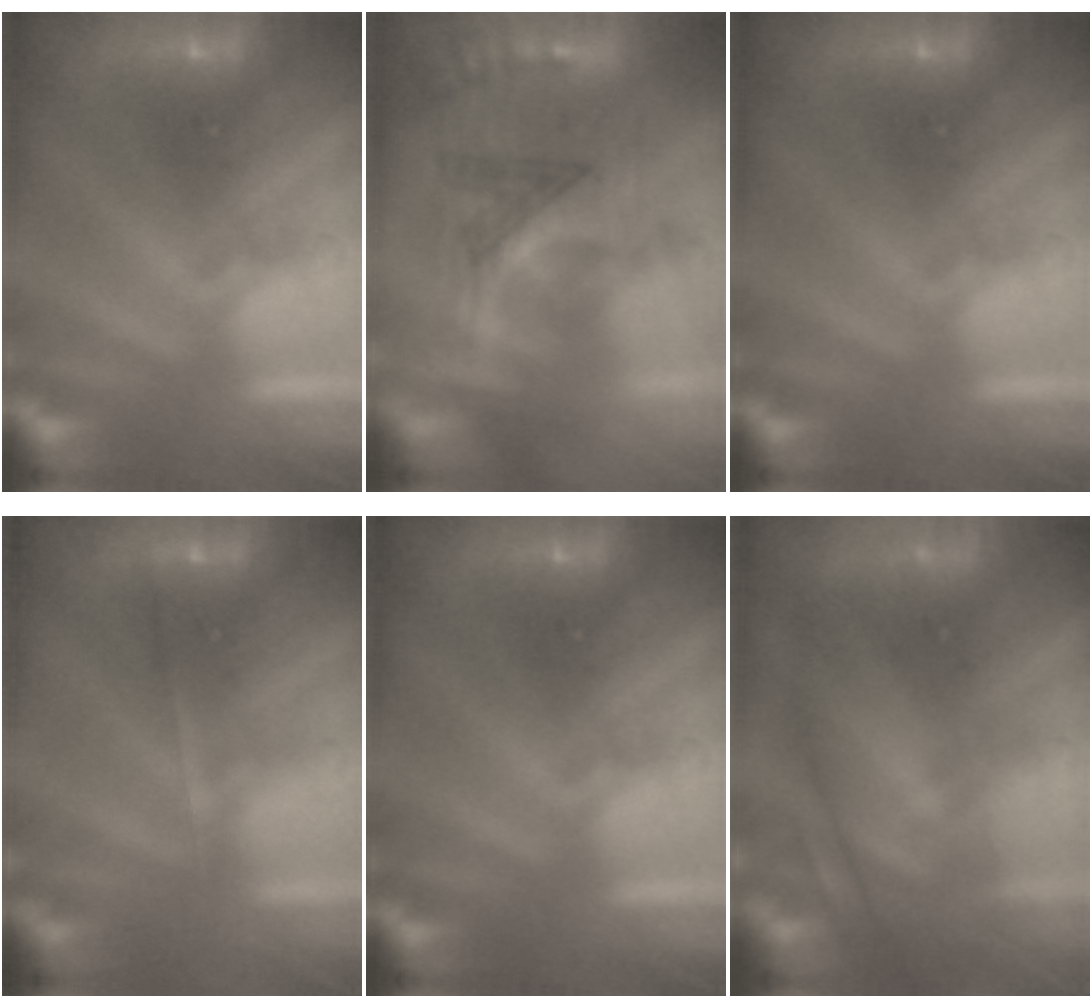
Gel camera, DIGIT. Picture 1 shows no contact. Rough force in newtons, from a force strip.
{"total": 2.9}
{"total": 0.0}
{"total": 1.7}
{"total": 0.0}
{"total": 7.3}